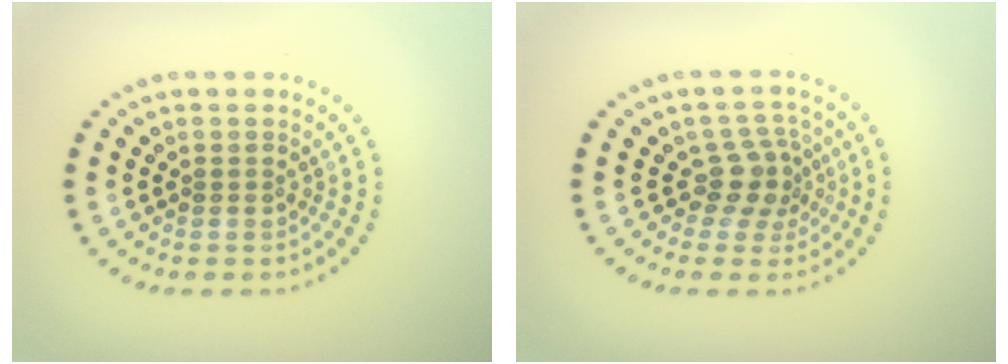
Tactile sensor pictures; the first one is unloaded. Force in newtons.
{"total": 2.8, "press": 2.1, "slide": 1.9}